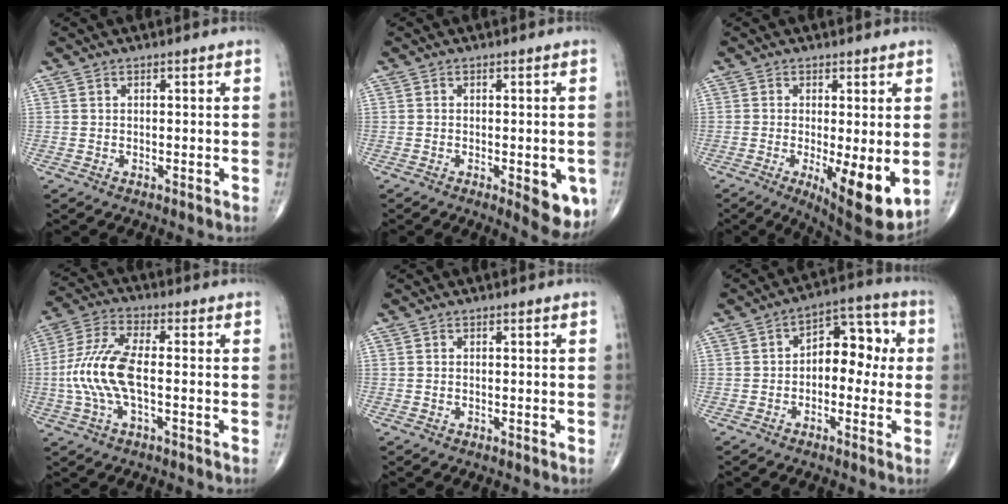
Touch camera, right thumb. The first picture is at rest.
{"total": 7.4, "force": [-2.3, 2.7, 6.5], "torque": [-0.060, -0.009, -0.024]}
{"total": 11.0, "force": [-2.0, 3.2, 10.3], "torque": [-0.151, -0.027, -0.023]}
{"total": 11.4, "force": [-1.4, 4.2, 10.5], "torque": [-0.245, 0.025, -0.031]}
{"total": 0.0}
{"total": 9.4, "force": [0.0, 6.1, 7.2], "torque": [-0.062, 0.038, -0.014]}